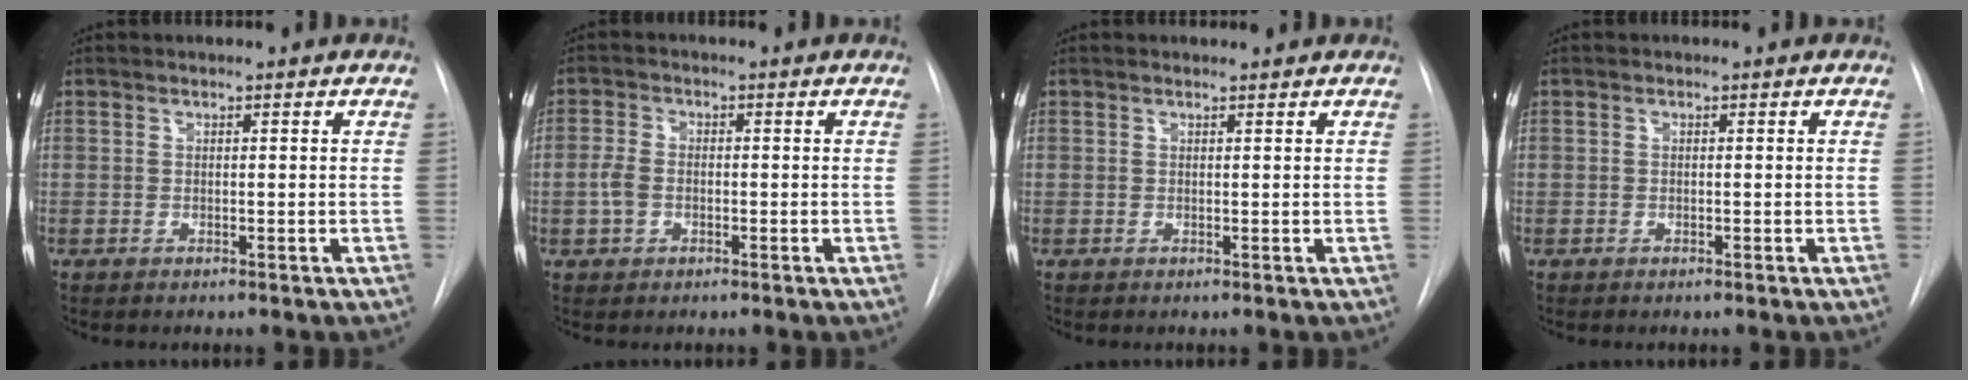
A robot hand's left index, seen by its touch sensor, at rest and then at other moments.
{"total": 3.2, "force": [-0.8, 2.4, 2.0], "torque": [-0.053, 0.008, -0.017]}
{"total": 0.8, "force": [0.7, 0.2, 0.0], "torque": [-0.008, 0.005, 0.010]}
{"total": 0.0}